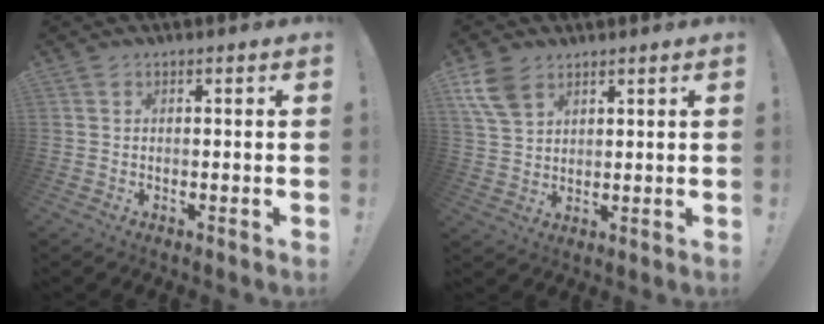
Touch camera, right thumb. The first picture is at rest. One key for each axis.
{"total": 8.5, "fx": 5.0, "fy": 5.1, "fz": 4.7, "tx": -0.093, "ty": -0.013, "tz": 0.099}